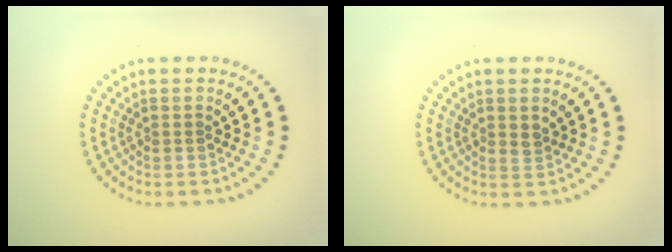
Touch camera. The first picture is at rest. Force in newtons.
{"total": 1.0, "press": 0.9, "slide": 0.4}